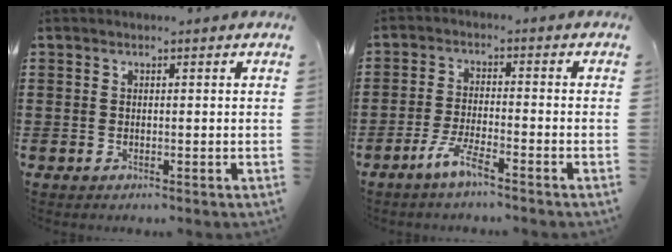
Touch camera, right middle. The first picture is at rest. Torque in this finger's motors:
{"motor_torque": [1.15, -0.68, 0.34, 0.08]}